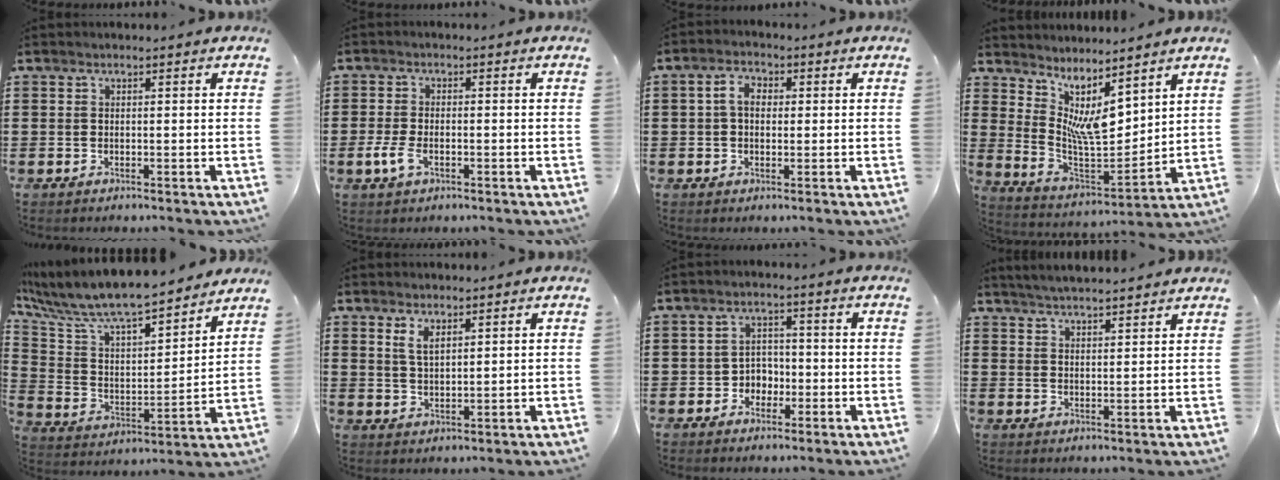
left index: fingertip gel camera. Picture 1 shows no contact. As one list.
[{"total": 3.8, "force": [-1.5, 1.9, 2.9], "torque": [-0.072, -0.003, -0.032]}, {"total": 3.9, "force": [0.4, 2.7, 2.9], "torque": [-0.064, 0.015, 0.001]}, {"total": 7.1, "force": [4.4, 2.3, 5.1], "torque": [-0.115, -0.029, 0.079]}, {"total": 8.4, "force": [7.7, 1.1, 3.3], "torque": [-0.101, -0.062, 0.128]}, {"total": 2.9, "force": [1.8, 1.1, 1.9], "torque": [-0.042, 0.004, 0.033]}, {"total": 3.4, "force": [-1.6, 2.8, 1.1], "torque": [-0.031, 0.006, -0.036]}, {"total": 3.3, "force": [3.2, -0.3, 0.4], "torque": [-0.017, -0.010, 0.059]}]